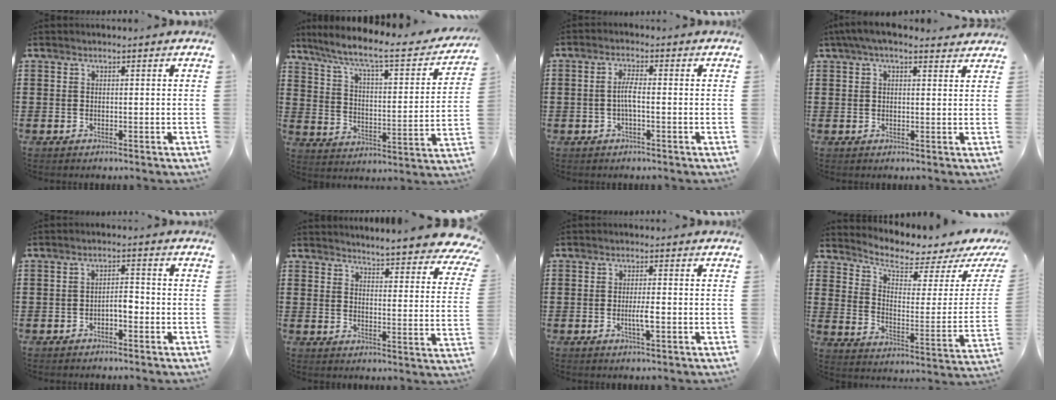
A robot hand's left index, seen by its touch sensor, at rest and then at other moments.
{"total": 8.2, "force": [6.3, 0.6, 5.1], "torque": [-0.123, -0.042, 0.099]}
{"total": 3.1, "force": [-0.5, 0.9, 2.9], "torque": [-0.062, 0.001, -0.013]}
{"total": 4.0, "force": [3.1, 1.0, 2.4], "torque": [-0.054, 0.002, 0.057]}
{"total": 2.5, "force": [-1.1, 0.9, 2.1], "torque": [-0.041, 0.006, -0.023]}
{"total": 4.9, "force": [4.7, -0.4, 1.2], "torque": [-0.038, -0.036, 0.081]}
{"total": 3.0, "force": [-0.5, 0.4, 2.9], "torque": [-0.051, 0.000, -0.009]}
{"total": 4.6, "force": [3.8, 1.0, 2.4], "torque": [-0.063, -0.032, 0.056]}